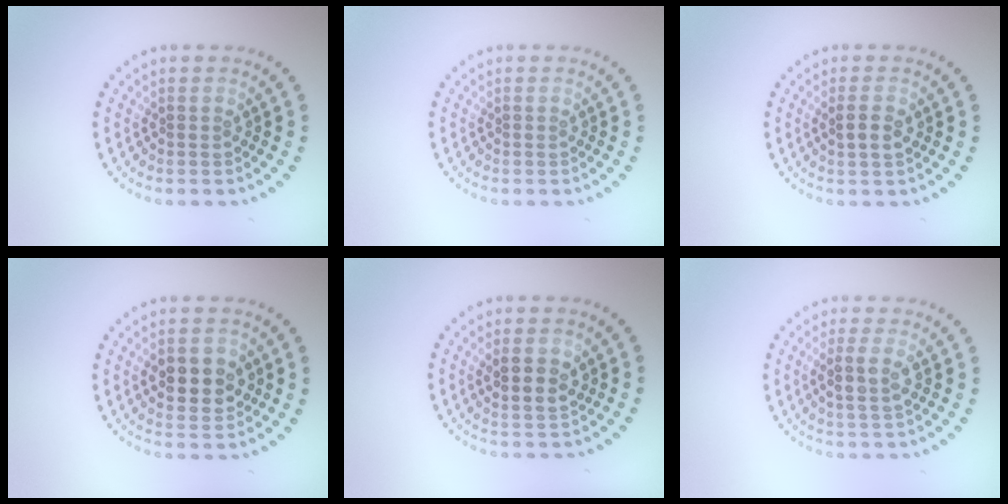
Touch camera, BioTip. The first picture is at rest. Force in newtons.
{"total": 0.0}
{"total": 2.1, "press": 2.0, "slide": 0.4}
{"total": 4.3, "press": 4.3, "slide": 0.2}
{"total": 2.6, "press": 2.5, "slide": 0.7}
{"total": 2.2, "press": 2.1, "slide": 0.6}